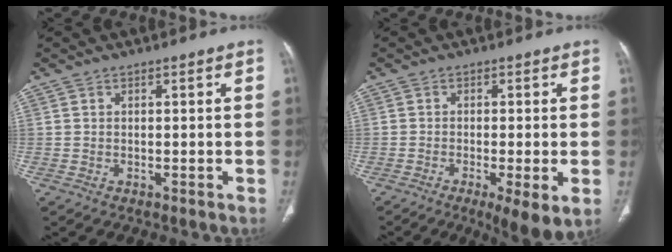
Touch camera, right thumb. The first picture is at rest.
{"total": 7.7, "force": [-2.9, 1.6, 7.0], "torque": [-0.107, -0.018, -0.045]}